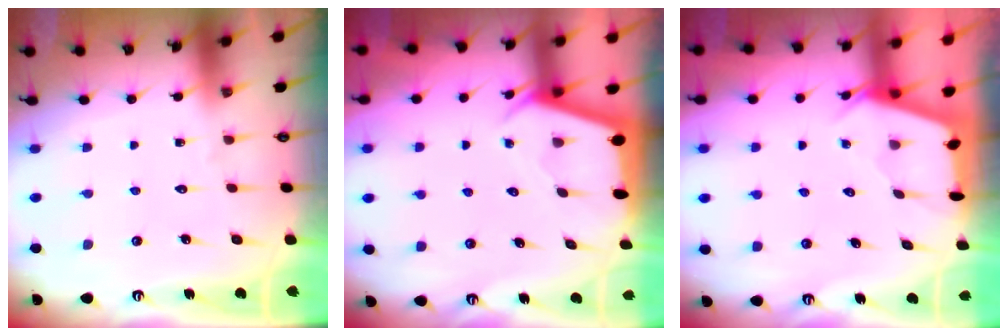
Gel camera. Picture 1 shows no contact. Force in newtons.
{"total": 2.3, "press": 2.3, "slide": 0.3}
{"total": 2.5, "press": 2.5, "slide": 0.3}